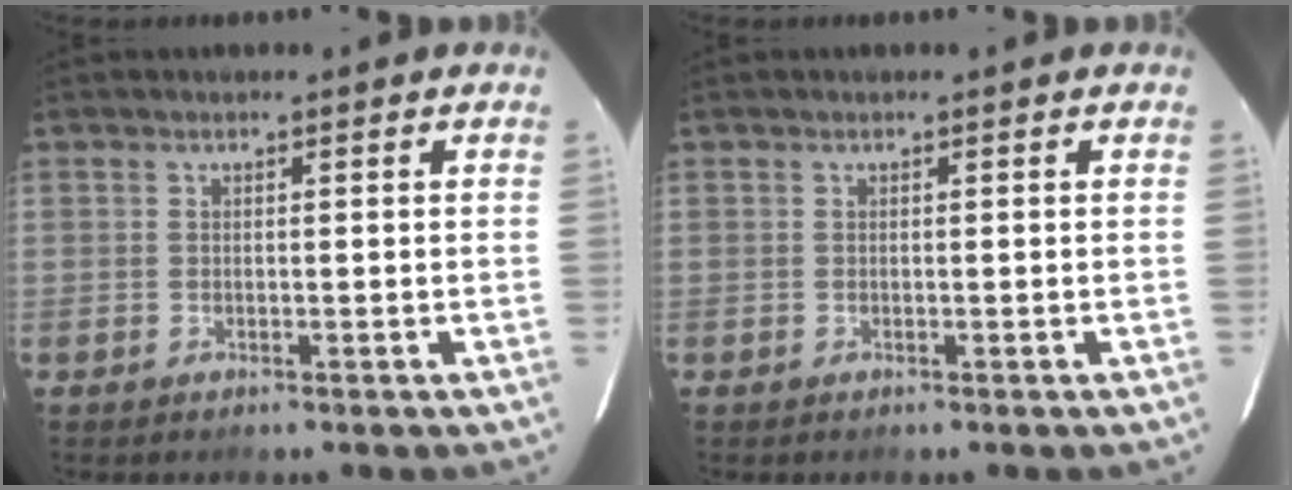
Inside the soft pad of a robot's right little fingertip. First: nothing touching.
{"total": 0.0}